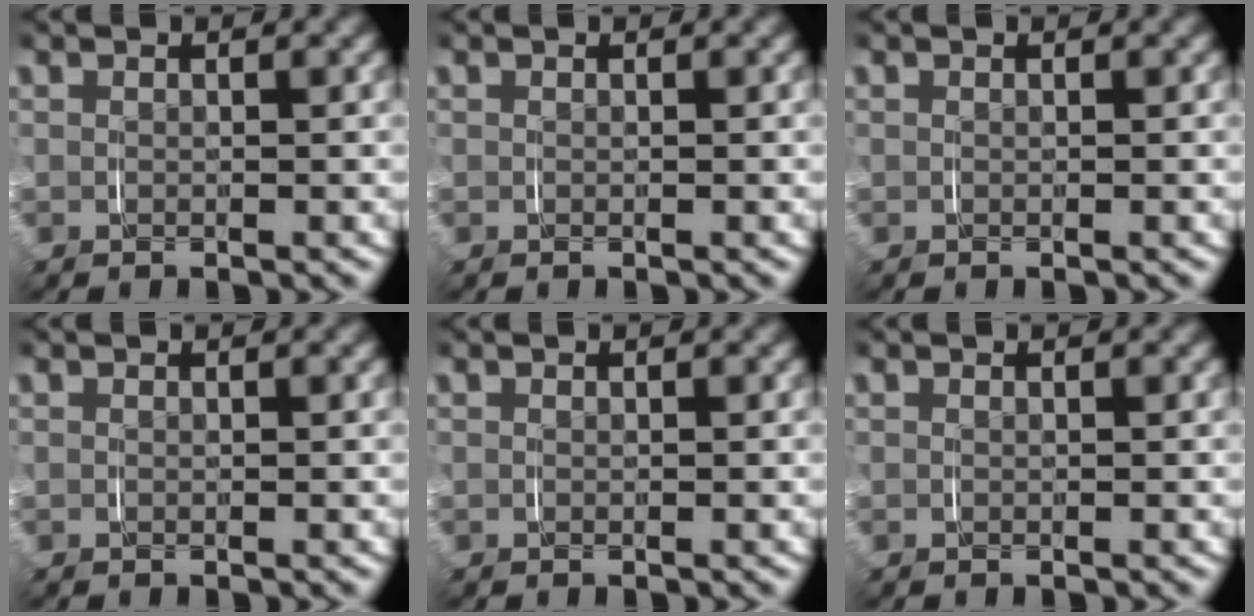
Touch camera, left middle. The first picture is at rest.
{"total": 0.0}
{"total": 0.0}
{"total": 0.0}
{"total": 0.0}
{"total": 0.0}